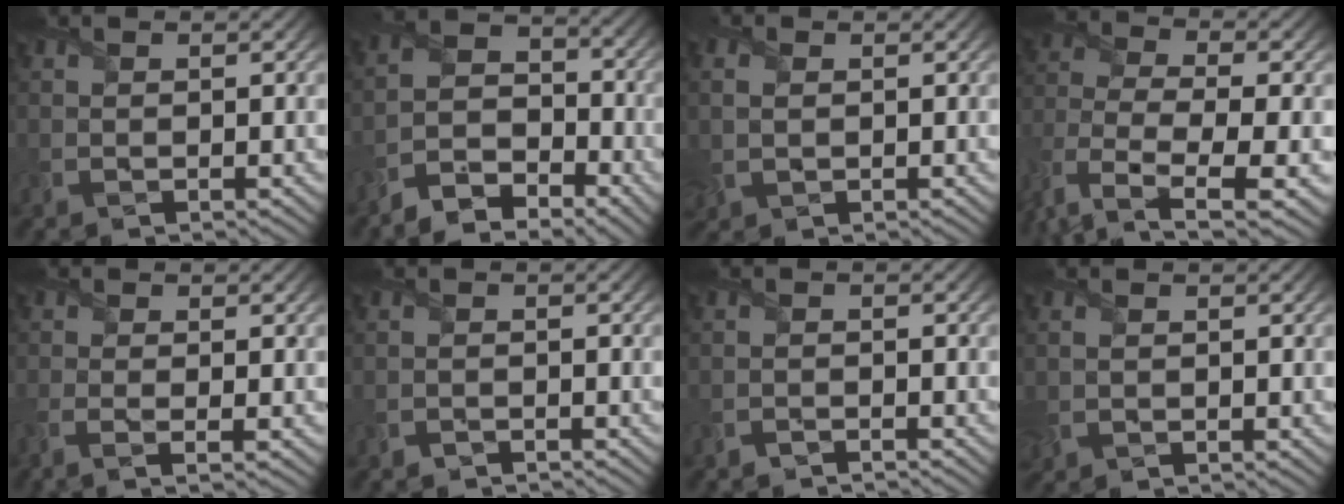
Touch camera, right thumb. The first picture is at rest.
{"total": 7.0, "force": [-5.4, 3.2, 3.2], "torque": [-0.061, -0.001, -0.117]}
{"total": 2.8, "force": [0.4, 2.2, 1.8], "torque": [-0.059, 0.004, 0.012]}
{"total": 9.2, "force": [-4.7, 4.5, 6.4], "torque": [-0.166, -0.022, -0.094]}
{"total": 2.4, "force": [-1.1, 0.2, 2.2], "torque": [-0.059, 0.000, -0.028]}
{"total": 1.2, "force": [-1.1, -0.1, -0.3], "torque": [0.008, 0.001, -0.024]}
{"total": 1.4, "force": [-1.3, -0.4, -0.3], "torque": [0.004, 0.002, -0.031]}
{"total": 1.5, "force": [-0.1, 1.2, 0.9], "torque": [-0.030, 0.000, 0.001]}